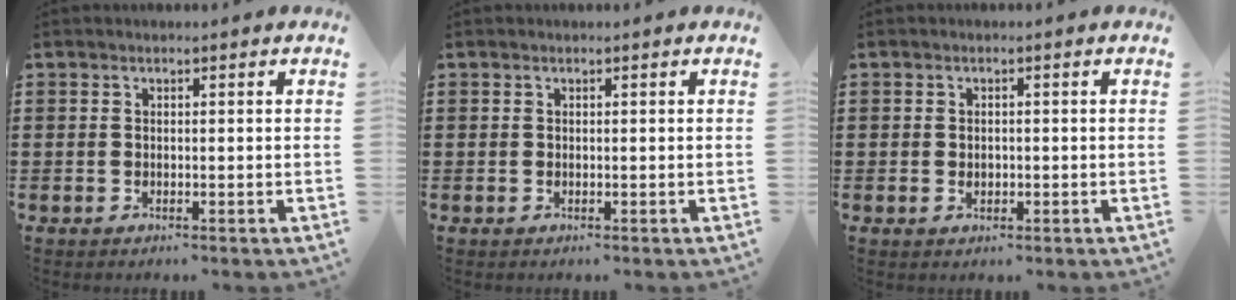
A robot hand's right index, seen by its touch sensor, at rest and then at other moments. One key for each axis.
{"total": 0.0}
{"total": 0.9, "fx": 0.0, "fy": 0.6, "fz": 0.7, "tx": -0.016, "ty": 0.001, "tz": 0.000}